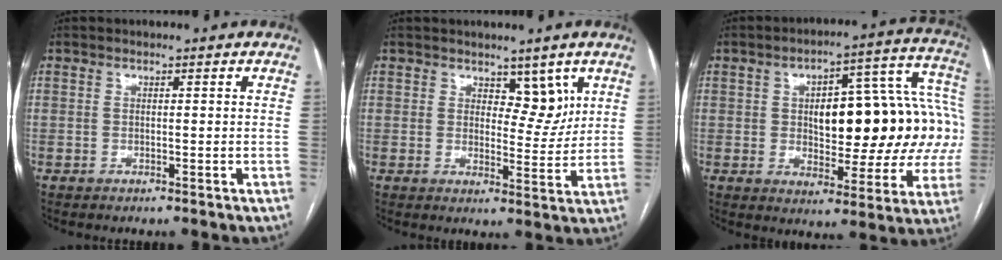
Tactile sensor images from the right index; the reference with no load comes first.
{"total": 4.7, "force": [2.8, 2.5, 2.8], "torque": [-0.025, -0.006, 0.042]}
{"total": 21.6, "force": [0.8, 8.5, 19.8], "torque": [-0.229, 0.054, 0.023]}